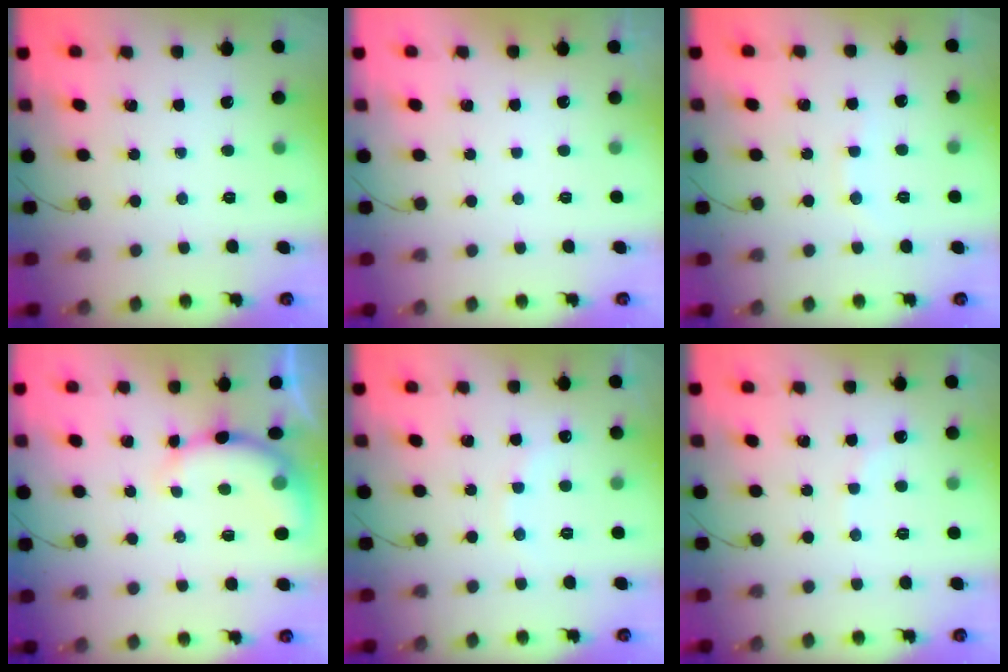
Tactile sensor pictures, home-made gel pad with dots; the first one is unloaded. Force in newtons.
{"total": 3.0, "press": 3.0, "slide": 0.1}
{"total": 5.9, "press": 5.8, "slide": 1.2}
{"total": 9.3, "press": 9.1, "slide": 1.8}
{"total": 7.3, "press": 7.2, "slide": 1.4}
{"total": 4.5, "press": 4.4, "slide": 0.8}